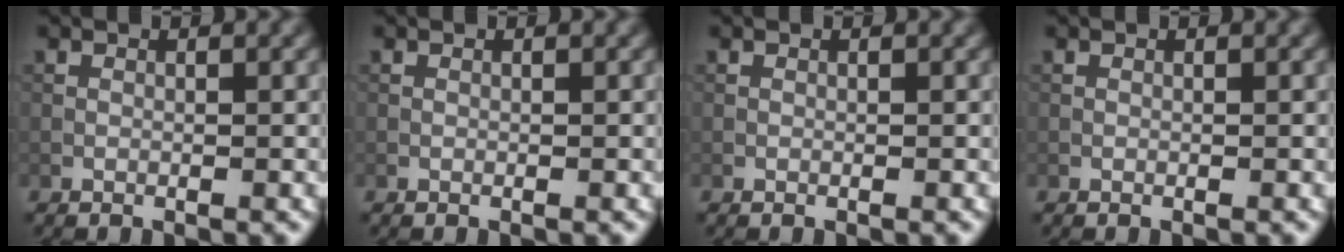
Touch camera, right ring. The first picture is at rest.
{"total": 0.0}
{"total": 0.0}
{"total": 0.0}